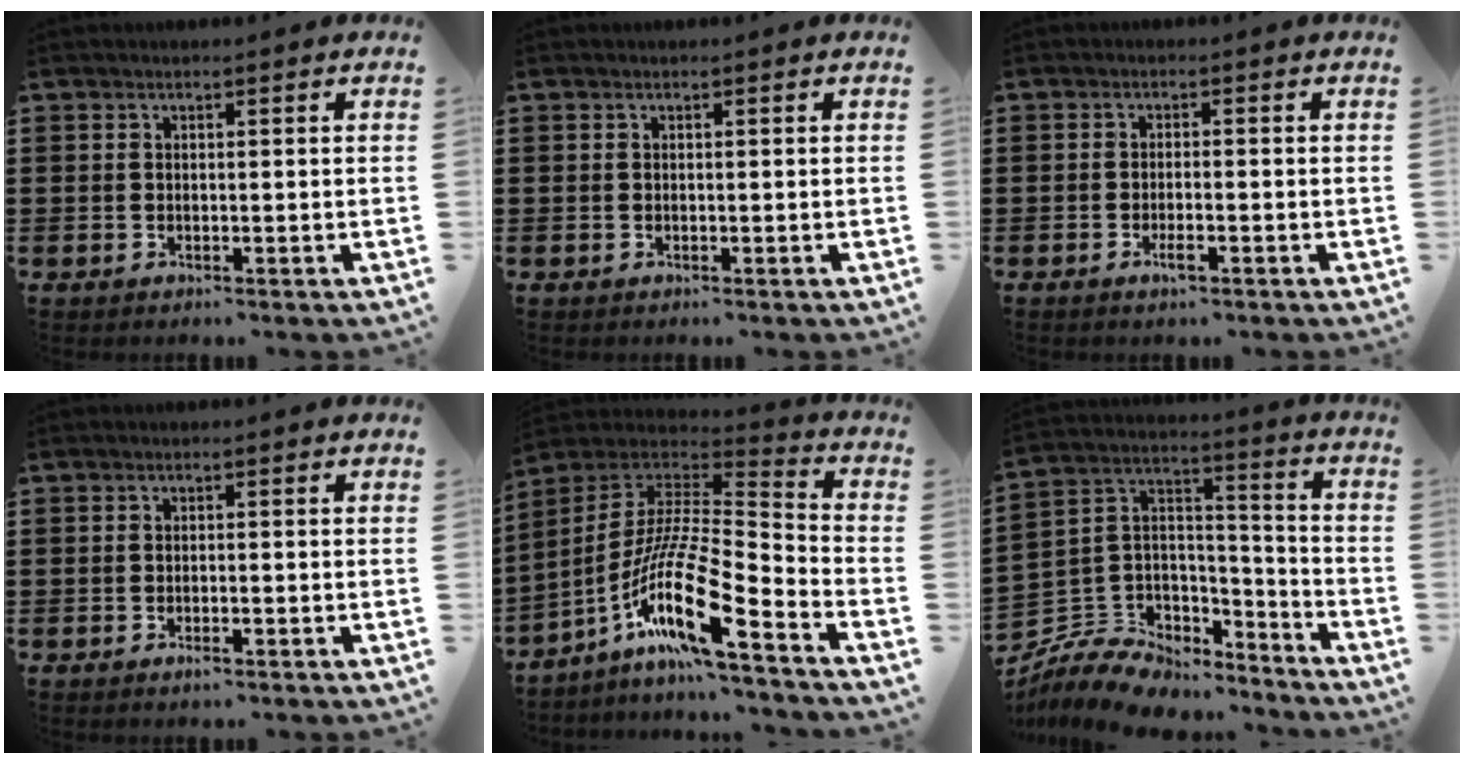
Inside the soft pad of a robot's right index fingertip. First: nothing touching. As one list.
[{"total": 0.0}, {"total": 2.2, "force": [-1.2, 0.4, 1.8], "torque": [-0.037, -0.005, -0.024]}, {"total": 0.9, "force": [-0.6, 0.2, 0.6], "torque": [-0.015, -0.007, -0.009]}, {"total": 16.5, "force": [-9.3, 2.6, 13.4], "torque": [-0.276, -0.006, -0.176]}, {"total": 8.7, "force": [-6.7, 5.3, 2.0], "torque": [-0.073, 0.005, -0.130]}]